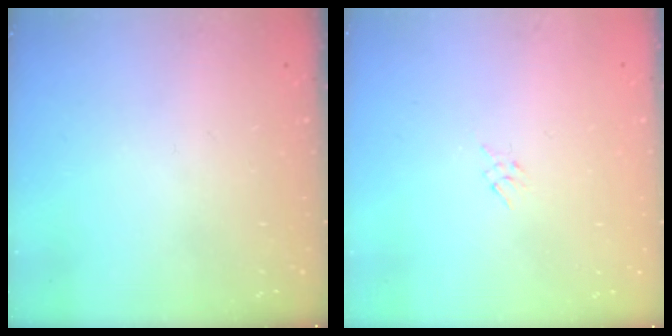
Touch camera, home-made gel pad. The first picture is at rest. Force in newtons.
{"total": 1.9, "press": 1.8, "slide": 0.5}